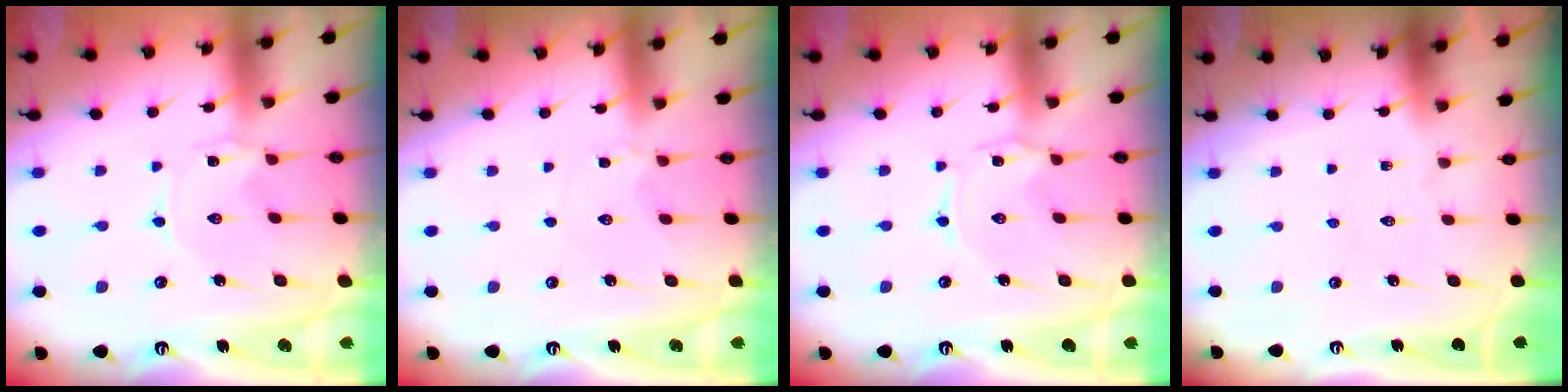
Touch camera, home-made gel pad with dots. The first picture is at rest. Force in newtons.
{"total": 2.6, "press": 2.5, "slide": 0.4}
{"total": 0.5, "press": 0.5, "slide": 0.1}
{"total": 0.0}